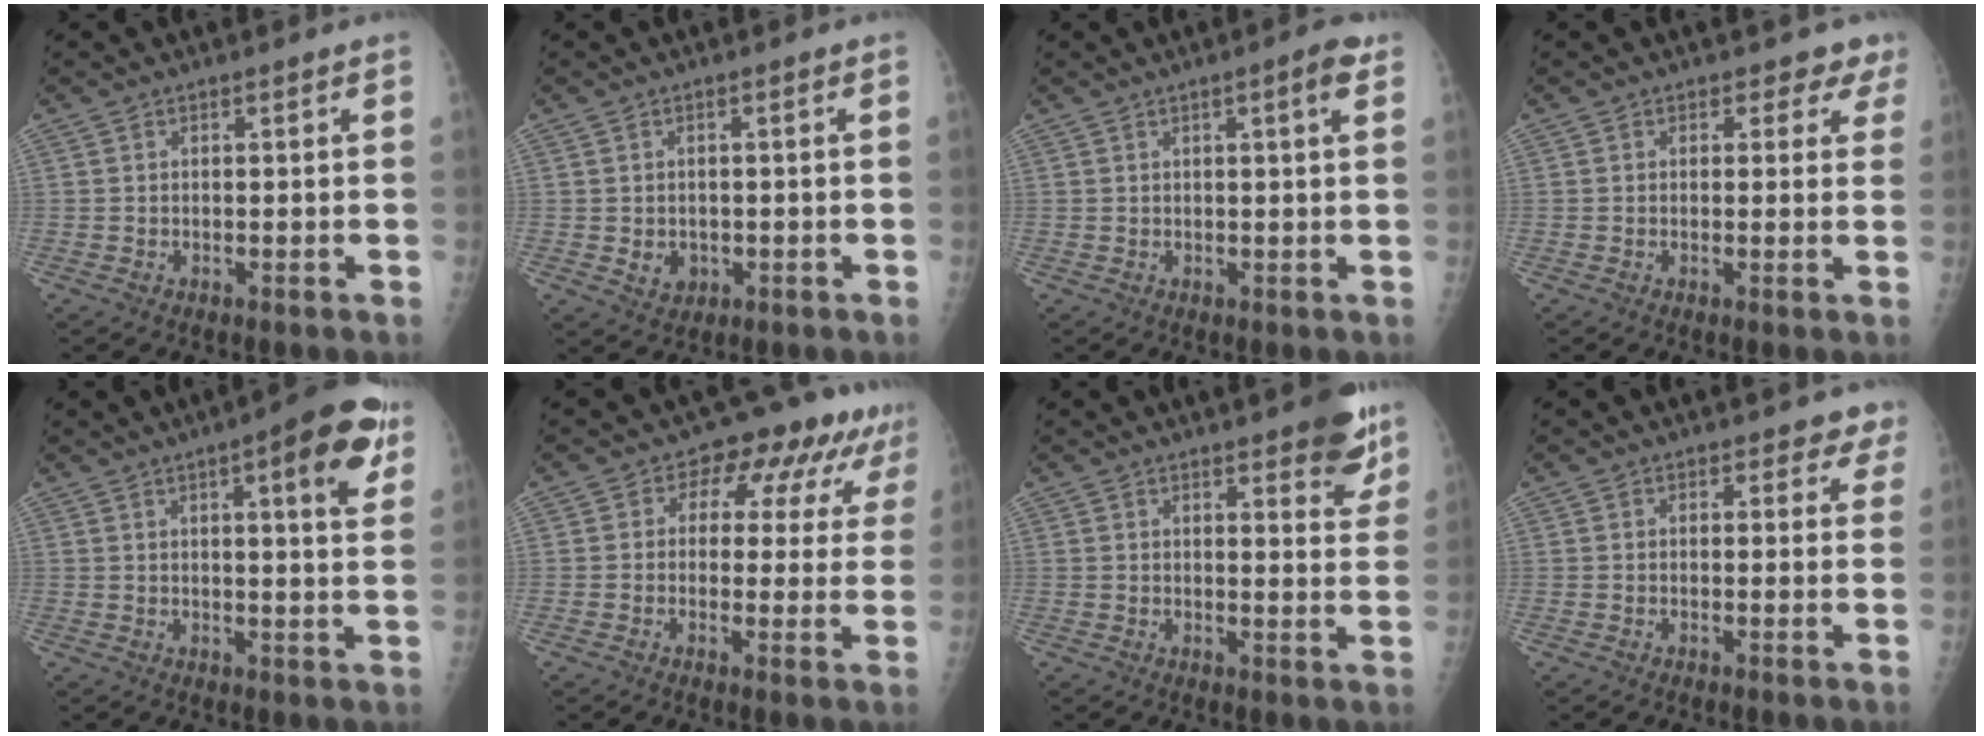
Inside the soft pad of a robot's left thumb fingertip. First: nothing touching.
{"total": 3.1, "force": [-0.6, 2.7, 1.3], "torque": [-0.006, -0.001, 0.001]}
{"total": 3.5, "force": [1.5, 0.5, 3.1], "torque": [-0.039, 0.000, 0.018]}
{"total": 3.1, "force": [2.2, 2.2, 0.3], "torque": [0.031, -0.011, 0.009]}
{"total": 11.7, "force": [5.4, 2.9, 9.9], "torque": [-0.108, -0.014, 0.059]}
{"total": 10.6, "force": [4.8, 7.0, 6.4], "torque": [-0.022, 0.003, 0.051]}
{"total": 8.5, "force": [5.7, 2.7, 5.6], "torque": [-0.040, -0.030, 0.068]}
{"total": 3.0, "force": [2.2, 1.9, 0.4], "torque": [0.031, -0.011, 0.012]}